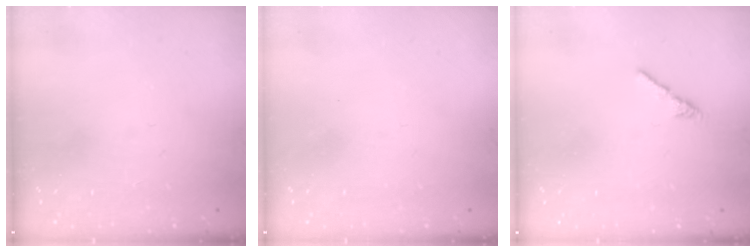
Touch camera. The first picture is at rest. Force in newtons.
{"total": 0.9, "press": 0.8, "slide": 0.3}
{"total": 0.8, "press": 0.7, "slide": 0.5}